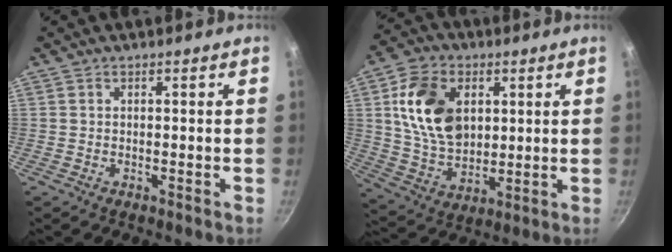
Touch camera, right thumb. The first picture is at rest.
{"total": 15.9, "force": [3.9, 11.1, 10.8], "torque": [-0.174, -0.007, 0.077]}